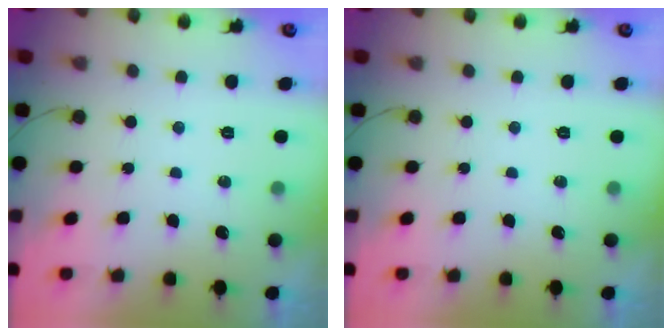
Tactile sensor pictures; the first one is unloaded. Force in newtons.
{"total": 0.0}